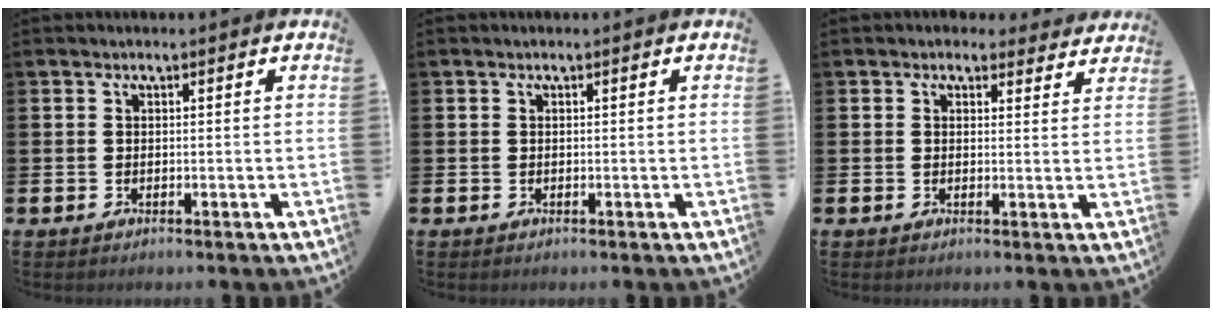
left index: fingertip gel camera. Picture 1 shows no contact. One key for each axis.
{"total": 0.0}
{"total": 2.4, "fx": 2.0, "fy": 1.2, "fz": -0.2, "tx": 0.018, "ty": -0.014, "tz": 0.032}